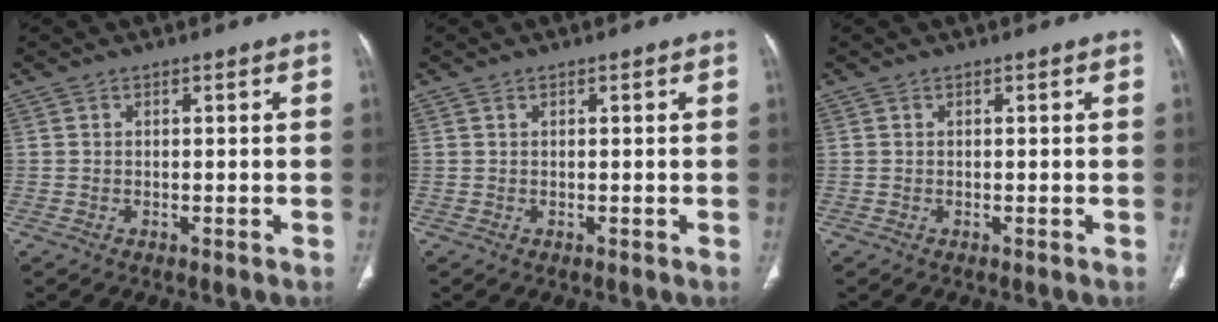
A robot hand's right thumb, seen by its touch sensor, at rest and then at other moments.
{"total": 0.0}
{"total": 0.0}